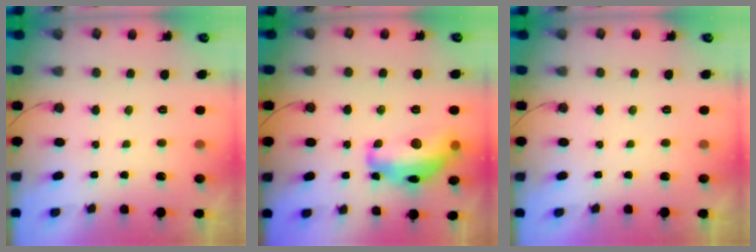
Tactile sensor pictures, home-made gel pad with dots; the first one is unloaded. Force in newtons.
{"total": 16.3, "press": 16.3, "slide": 0.9}
{"total": 0.0}